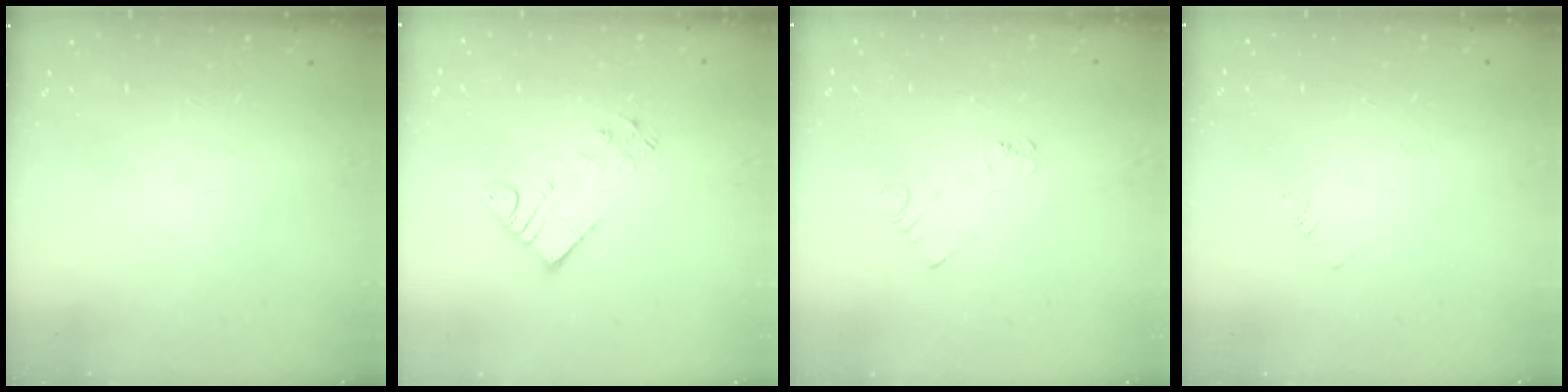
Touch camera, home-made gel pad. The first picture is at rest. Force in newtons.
{"total": 6.3, "press": 6.3, "slide": 0.4}
{"total": 4.0, "press": 3.9, "slide": 0.6}
{"total": 1.4, "press": 1.3, "slide": 0.3}